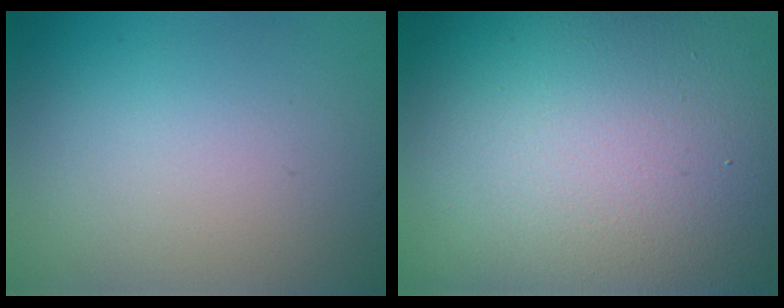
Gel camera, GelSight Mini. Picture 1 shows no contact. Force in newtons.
{"total": 19.6, "press": 19.5, "slide": 1.6}